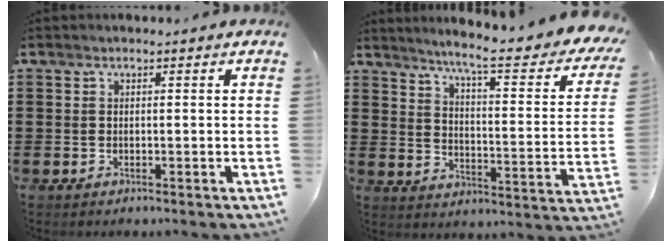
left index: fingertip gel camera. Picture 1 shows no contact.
{"total": 7.4, "force": [5.8, -0.3, 4.5], "torque": [-0.096, -0.045, 0.086]}